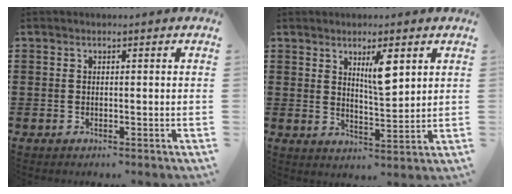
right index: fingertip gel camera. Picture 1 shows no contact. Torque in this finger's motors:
{"motor_torque": [0.29, -0.13, 0.40, 0.13]}